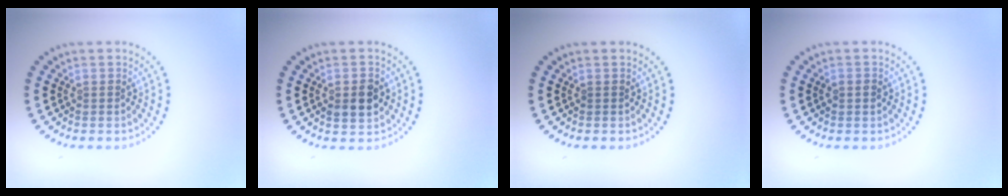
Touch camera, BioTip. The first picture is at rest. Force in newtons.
{"total": 3.0, "press": 3.0, "slide": 0.2}
{"total": 0.0}
{"total": 1.3, "press": 1.3, "slide": 0.1}